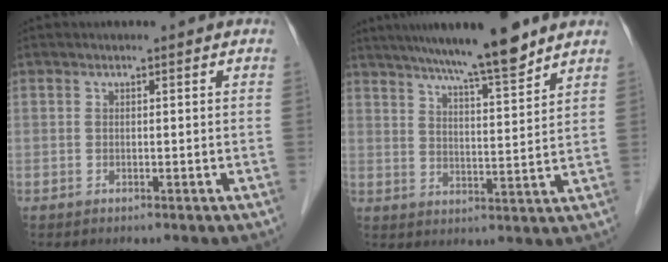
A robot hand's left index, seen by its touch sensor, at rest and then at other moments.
{"total": 12.0, "force": [9.9, 0.1, 6.8], "torque": [-0.108, 0.008, 0.151]}